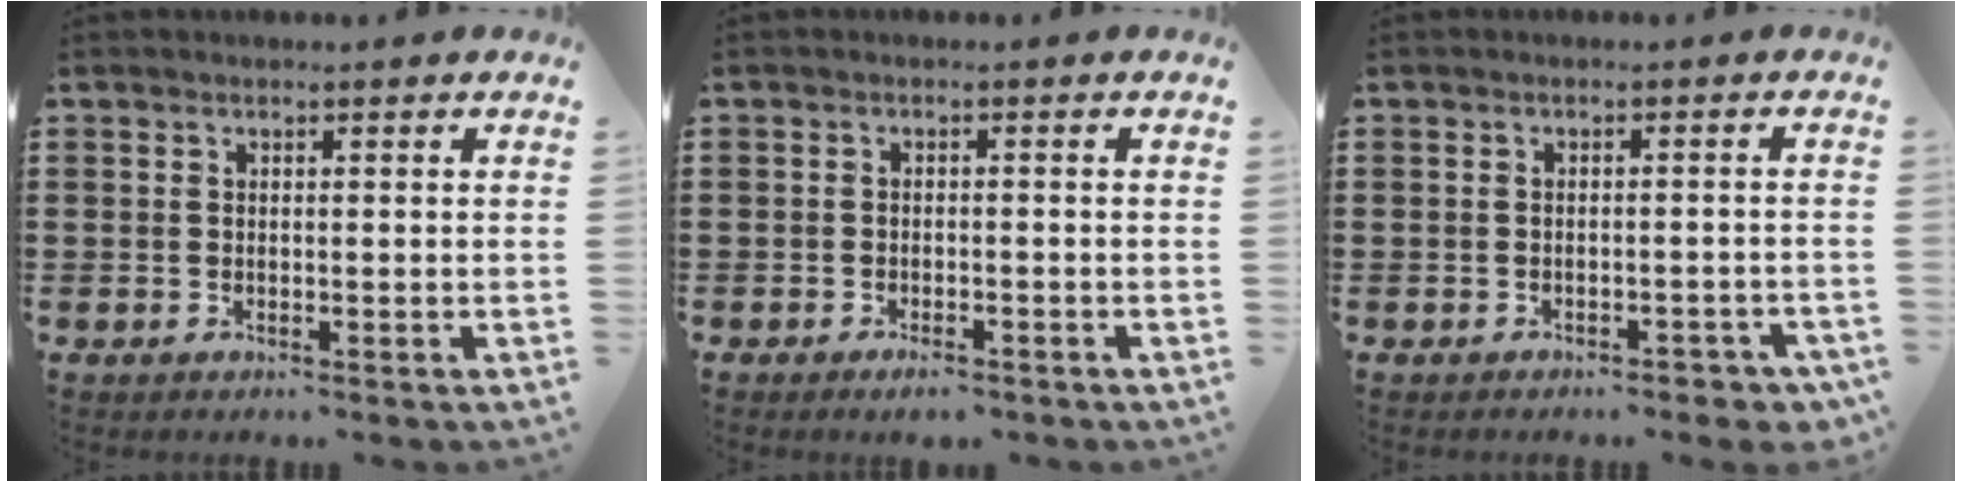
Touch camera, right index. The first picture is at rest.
{"total": 1.5, "force": [-1.4, 0.1, 0.6], "torque": [-0.016, -0.005, -0.026]}
{"total": 1.7, "force": [-1.6, 0.3, 0.6], "torque": [-0.016, -0.001, -0.032]}